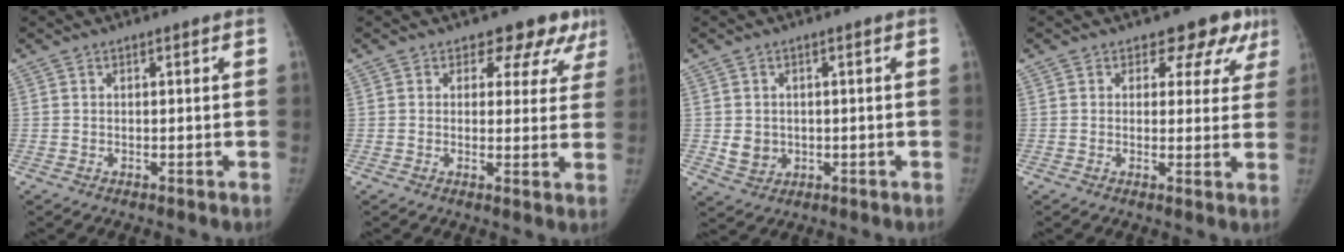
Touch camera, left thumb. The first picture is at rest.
{"total": 8.2, "force": [5.9, 5.1, 2.4], "torque": [0.022, -0.021, 0.050]}
{"total": 4.0, "force": [-0.2, 3.6, 1.8], "torque": [-0.013, 0.000, 0.009]}
{"total": 7.5, "force": [4.9, 4.9, 2.8], "torque": [0.012, -0.017, 0.041]}